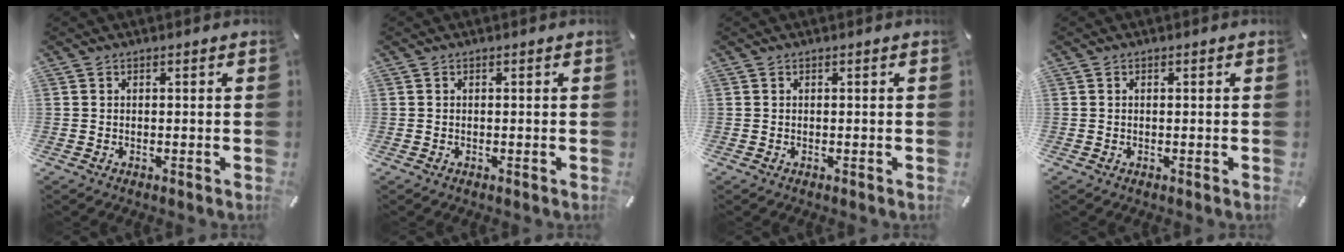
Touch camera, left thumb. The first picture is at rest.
{"total": 0.0}
{"total": 0.0}
{"total": 0.0}